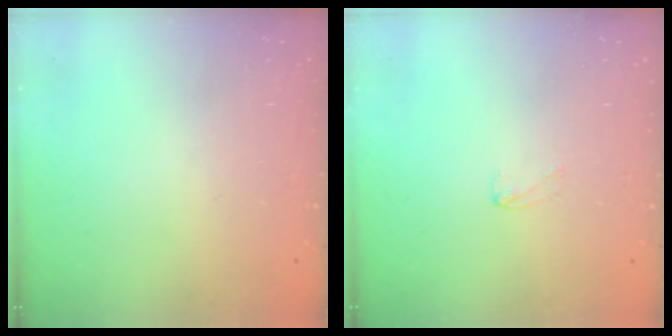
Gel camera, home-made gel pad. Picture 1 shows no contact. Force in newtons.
{"total": 3.0, "press": 3.0, "slide": 0.3}